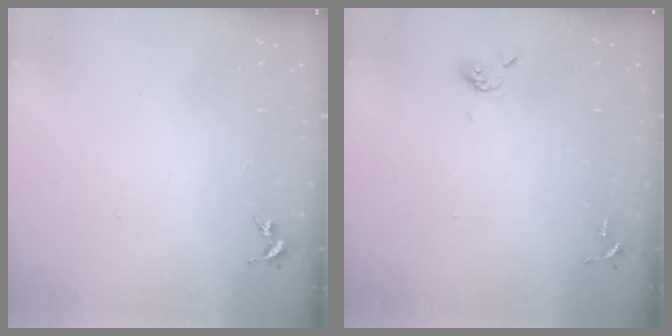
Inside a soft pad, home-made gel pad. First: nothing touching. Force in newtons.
{"total": 4.4, "press": 4.3, "slide": 0.8}